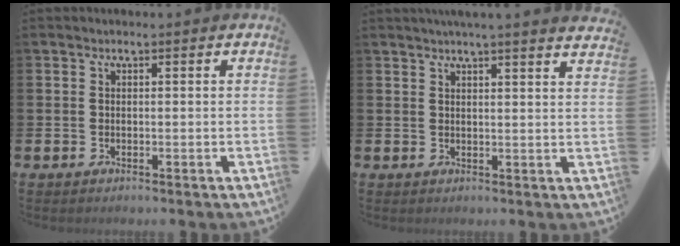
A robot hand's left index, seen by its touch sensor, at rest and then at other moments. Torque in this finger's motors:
{"motor_torque": [1.07, -1.07, 0.58, 0.19]}